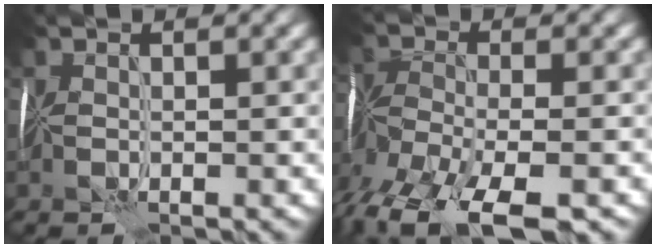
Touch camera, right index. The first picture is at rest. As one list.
[{"total": 9.5, "force": [-6.9, 3.6, 5.4], "torque": [-0.124, -0.019, -0.124]}]